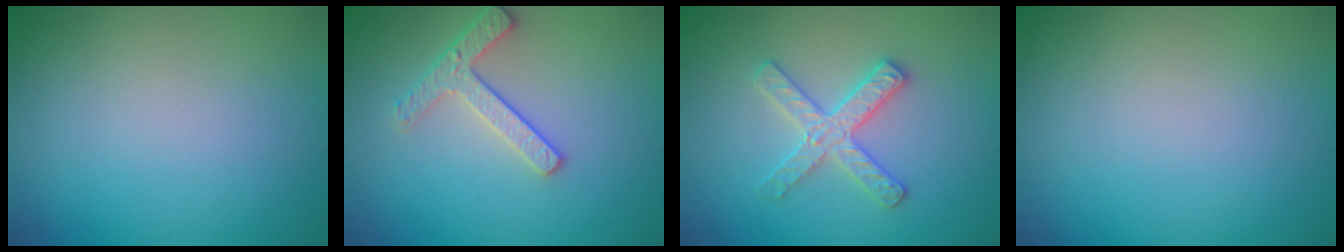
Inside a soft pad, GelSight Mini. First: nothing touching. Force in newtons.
{"total": 2.5, "press": 2.4, "slide": 0.5}
{"total": 2.8, "press": 2.8, "slide": 0.3}
{"total": 0.0}